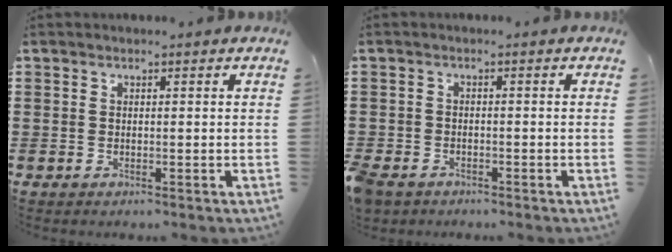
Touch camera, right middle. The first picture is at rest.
{"total": 1.8, "force": [-1.6, 0.8, 0.3], "torque": [-0.024, -0.004, -0.040]}